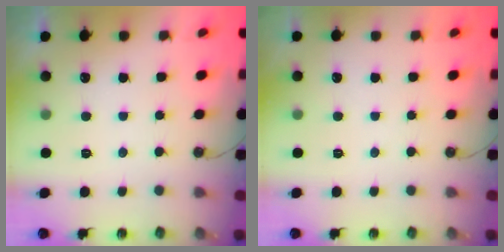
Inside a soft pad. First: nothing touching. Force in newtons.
{"total": 0.0}